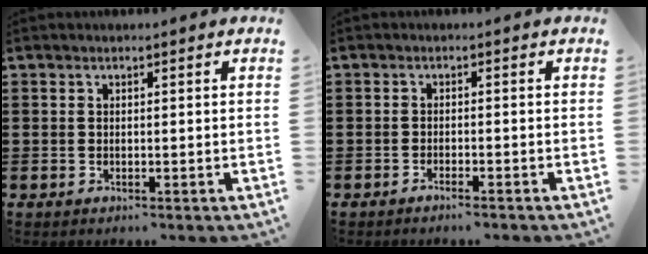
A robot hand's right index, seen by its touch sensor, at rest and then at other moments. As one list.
[{"total": 1.2, "force": [-1.1, 0.0, 0.4], "torque": [-0.010, 0.000, -0.021]}]